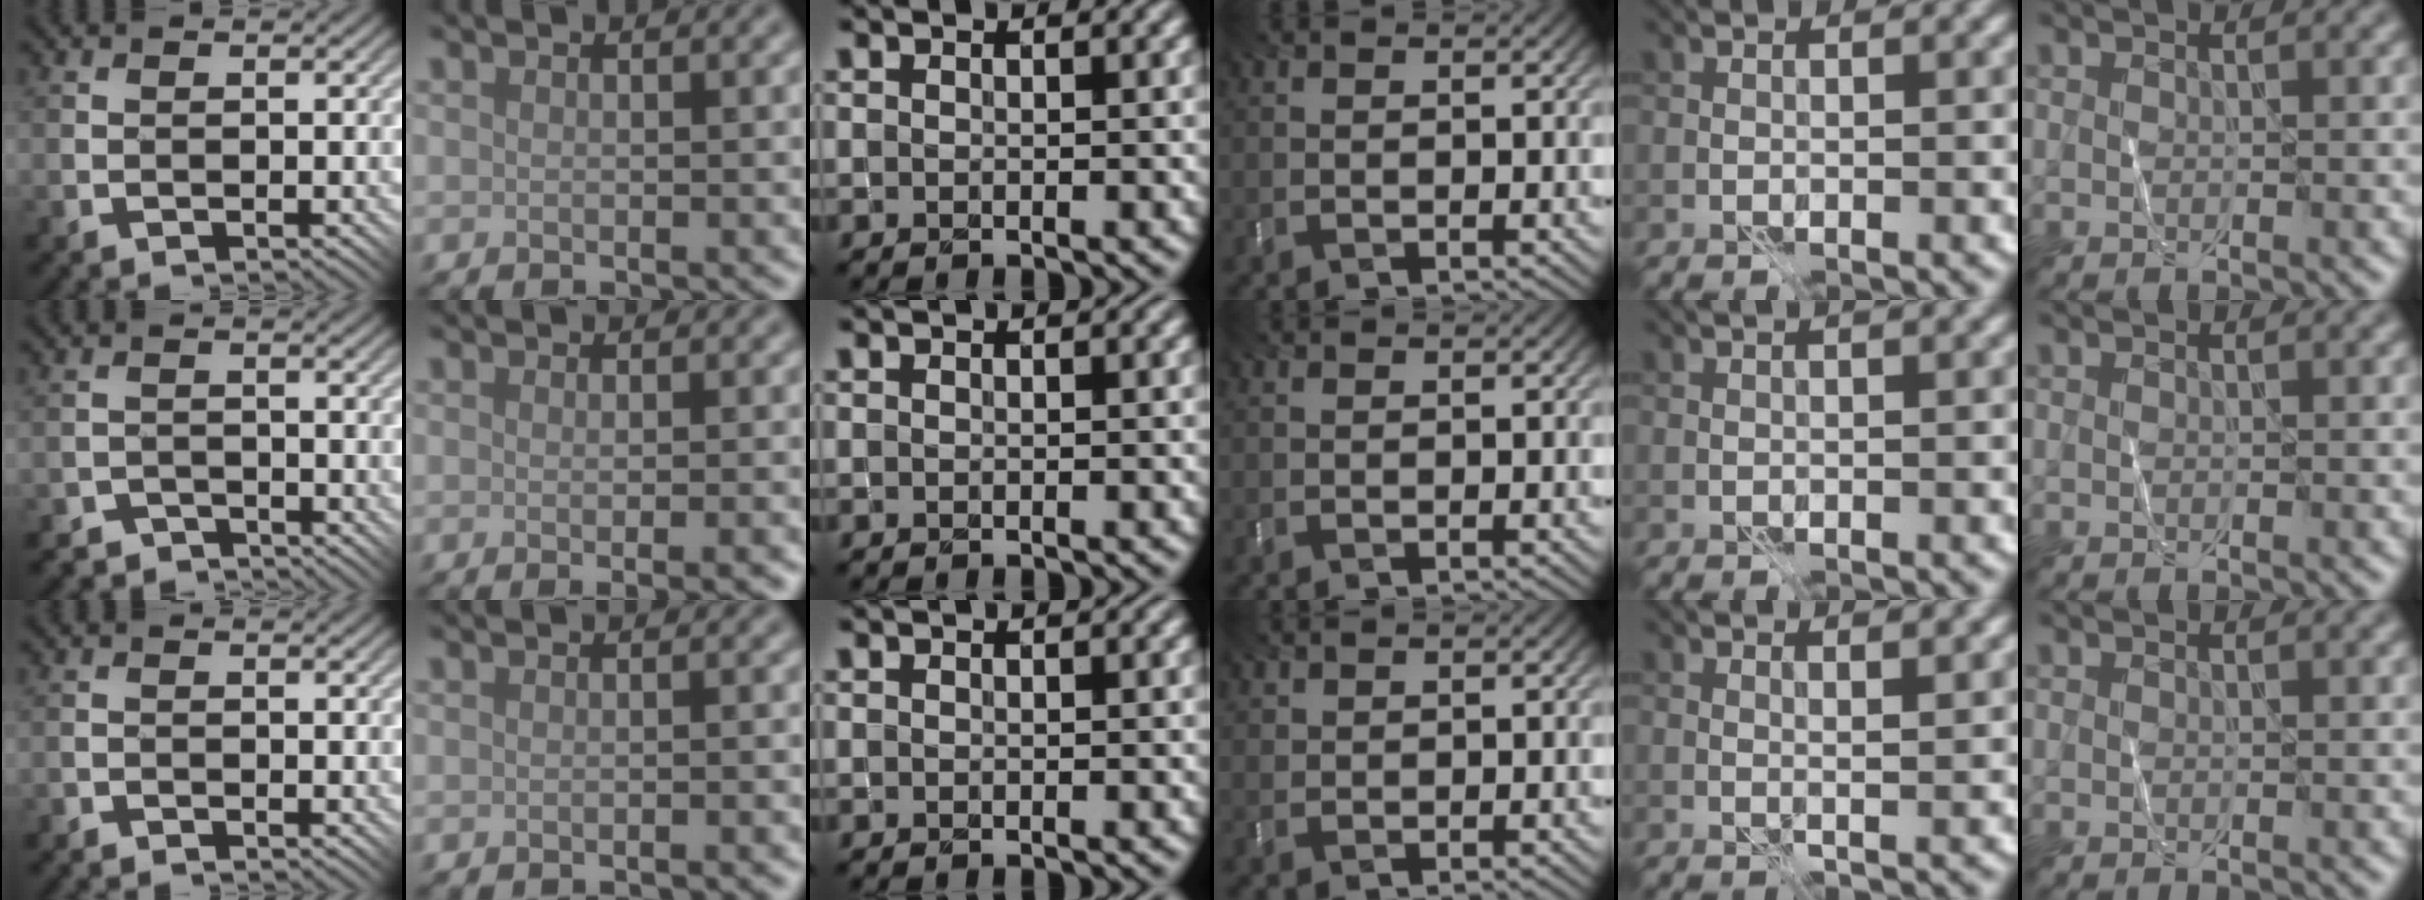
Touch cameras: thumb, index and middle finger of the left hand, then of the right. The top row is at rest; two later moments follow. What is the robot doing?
{"motion": "fold", "object": "shorts"}